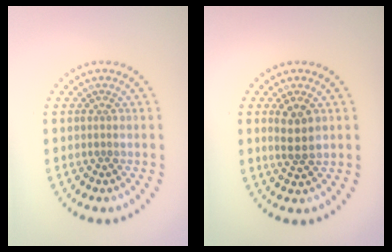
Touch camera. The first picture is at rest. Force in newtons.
{"total": 2.5, "press": 2.3, "slide": 0.9}